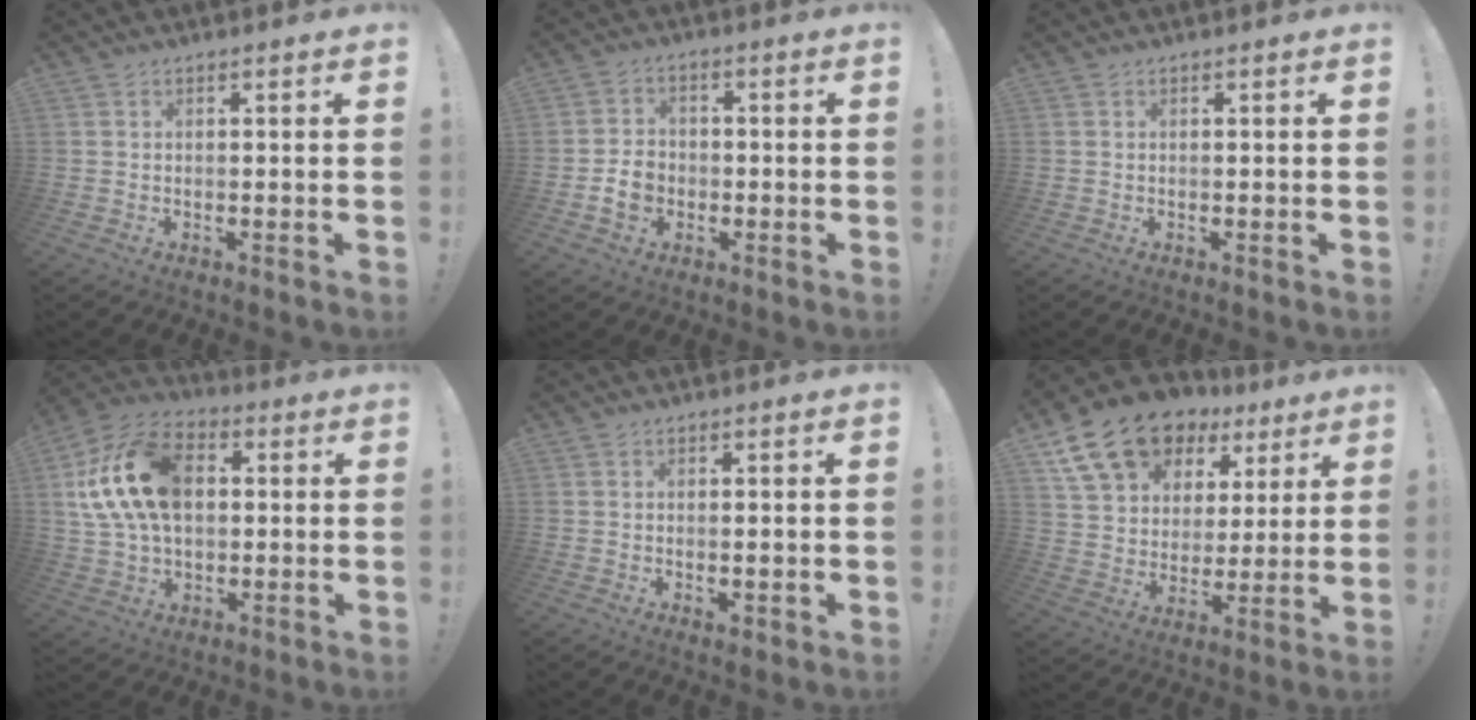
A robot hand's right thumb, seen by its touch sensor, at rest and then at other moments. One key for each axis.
{"total": 6.7, "fx": -2.1, "fy": 5.5, "fz": 3.3, "tx": -0.054, "ty": 0.015, "tz": -0.037}
{"total": 0.0}
{"total": 20.2, "fx": 3.9, "fy": 13.7, "fz": 14.3, "tx": -0.248, "ty": 0.001, "tz": 0.072}
{"total": 1.2, "fx": 0.1, "fy": 0.4, "fz": 1.1, "tx": -0.014, "ty": -0.001, "tz": 0.002}
{"total": 17.5, "fx": 10.9, "fy": 11.1, "fz": 7.9, "tx": -0.131, "ty": -0.060, "tz": 0.206}